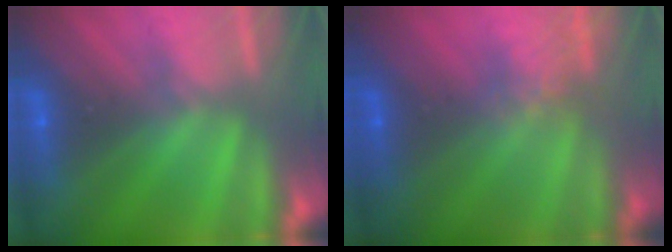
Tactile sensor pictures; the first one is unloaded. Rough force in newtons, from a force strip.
{"total": 3.9}